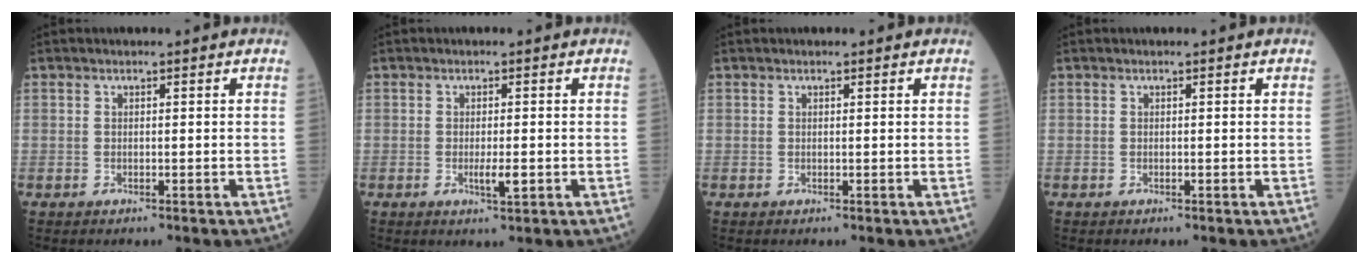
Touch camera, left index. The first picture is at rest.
{"total": 2.4, "force": [-0.6, 0.4, 2.3], "torque": [-0.045, -0.004, -0.008]}
{"total": 0.0}
{"total": 0.0}